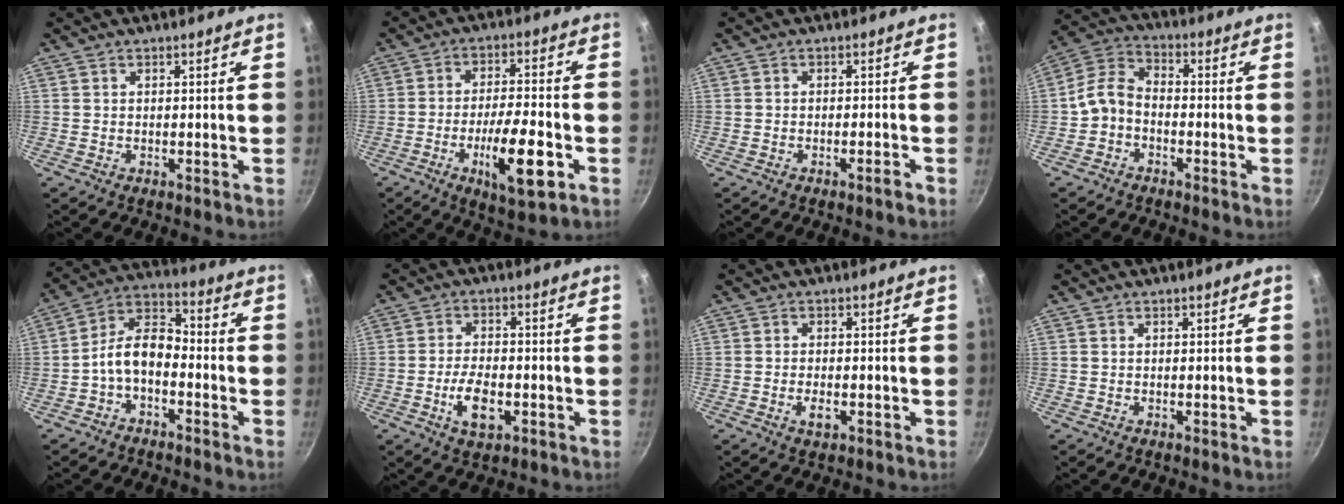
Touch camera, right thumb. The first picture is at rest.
{"total": 13.0, "force": [-4.7, 3.6, 11.6], "torque": [-0.191, 0.017, -0.074]}
{"total": 1.6, "force": [-1.2, 0.0, 1.1], "torque": [-0.022, 0.013, -0.017]}
{"total": 6.7, "force": [-2.3, 4.8, 4.1], "torque": [-0.076, 0.040, -0.061]}
{"total": 8.9, "force": [-3.2, 5.2, 6.4], "torque": [-0.108, 0.053, -0.073]}
{"total": 7.1, "force": [-2.2, 3.5, 5.7], "torque": [-0.099, 0.012, -0.039]}
{"total": 2.6, "force": [-0.9, 1.2, 2.1], "torque": [-0.041, 0.002, -0.017]}
{"total": 0.0}